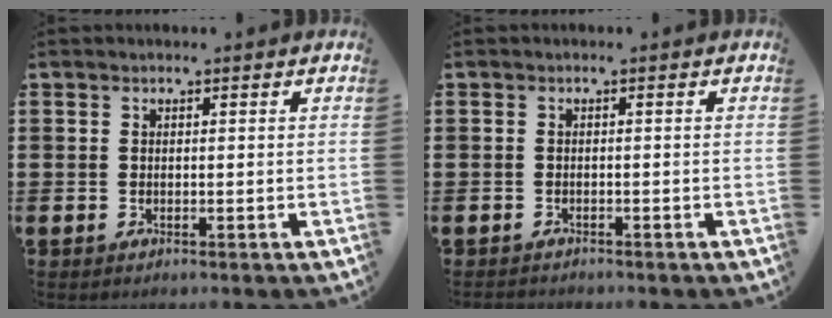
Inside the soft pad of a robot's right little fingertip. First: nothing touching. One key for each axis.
{"total": 0.6, "fx": -0.6, "fy": 0.1, "fz": 0.0, "tx": -0.002, "ty": -0.001, "tz": -0.013}